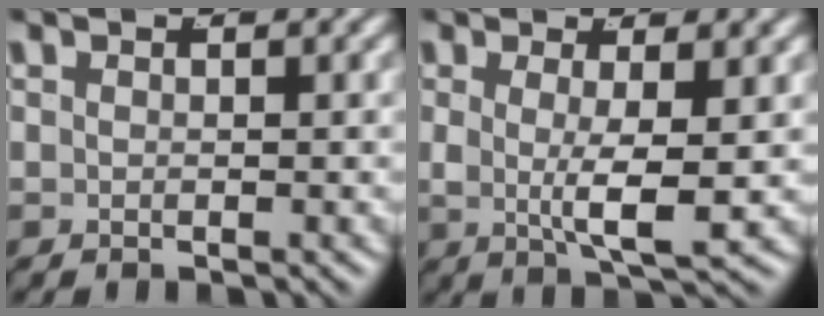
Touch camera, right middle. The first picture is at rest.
{"total": 4.7, "force": [0.3, 1.5, 4.4], "torque": [-0.086, -0.017, 0.010]}